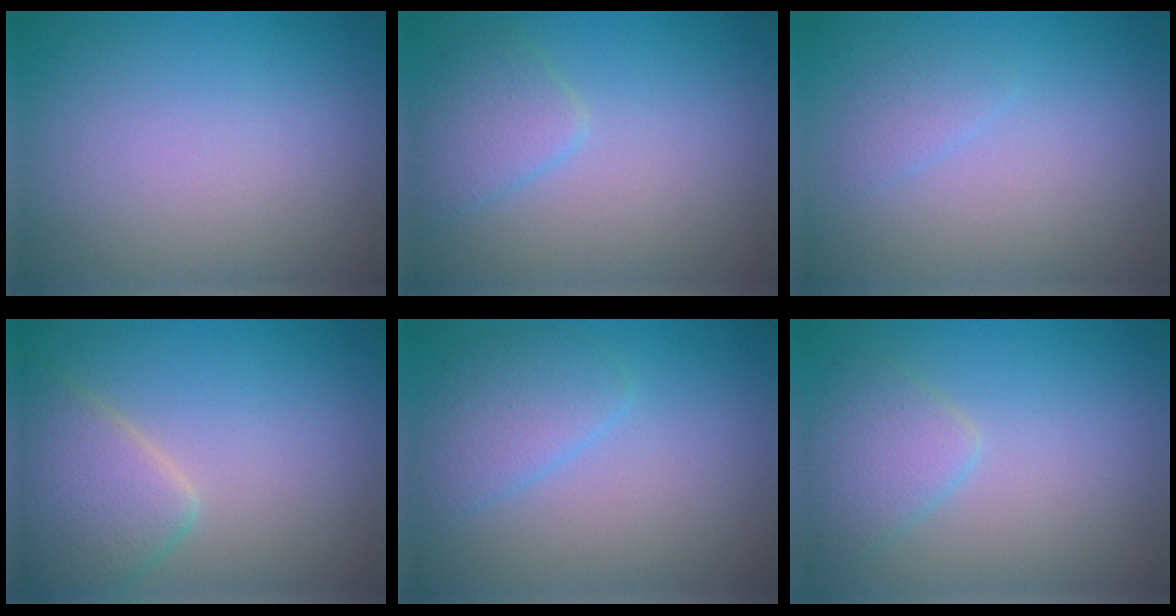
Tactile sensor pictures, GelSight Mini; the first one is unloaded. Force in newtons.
{"total": 2.3, "press": 2.3, "slide": 0.1}
{"total": 1.1, "press": 1.1, "slide": 0.1}
{"total": 4.7, "press": 4.7, "slide": 0.1}
{"total": 2.7, "press": 2.7, "slide": 0.2}
{"total": 2.6, "press": 2.6, "slide": 0.1}